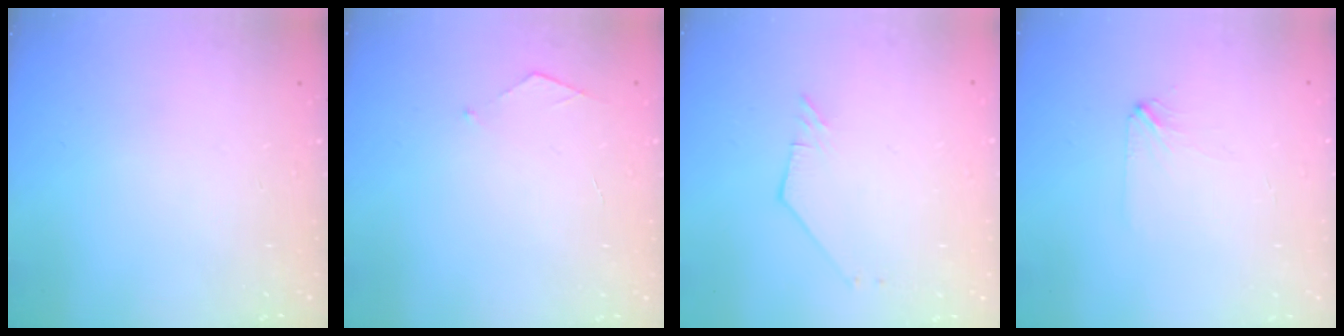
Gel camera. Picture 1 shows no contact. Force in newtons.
{"total": 3.7, "press": 3.7, "slide": 0.5}
{"total": 1.8, "press": 1.8, "slide": 0.1}
{"total": 1.9, "press": 1.8, "slide": 0.3}